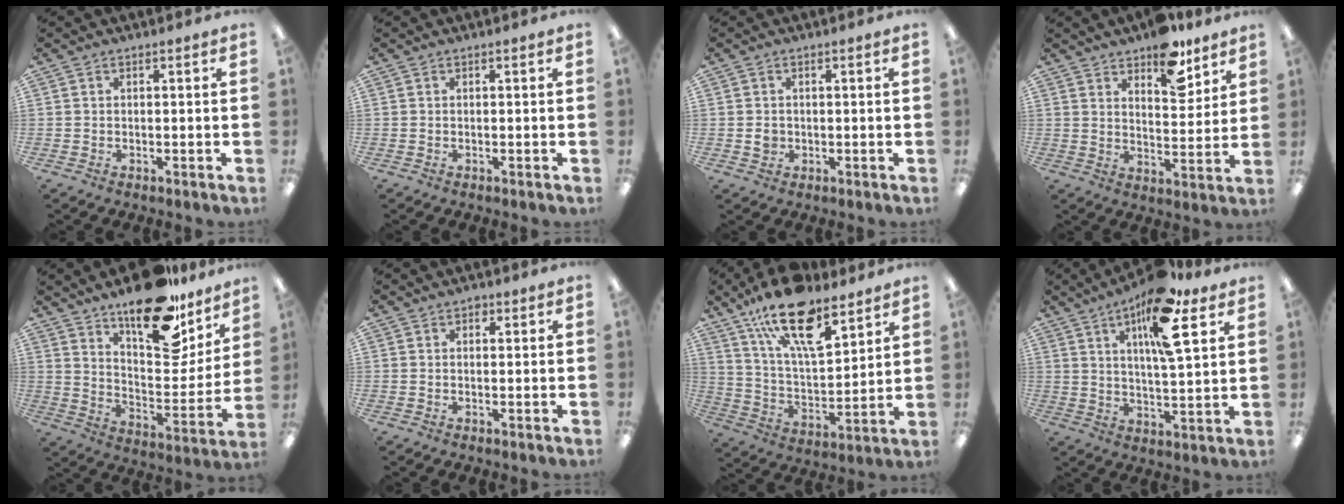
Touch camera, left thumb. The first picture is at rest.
{"total": 0.0}
{"total": 2.2, "force": [-0.1, 1.9, 1.0], "torque": [-0.011, 0.001, -0.005]}
{"total": 11.6, "force": [8.6, 5.2, 5.8], "torque": [-0.060, -0.053, 0.148]}
{"total": 21.9, "force": [16.4, 8.6, 11.7], "torque": [-0.159, -0.114, 0.276]}
{"total": 1.3, "force": [0.6, 0.9, 0.6], "torque": [0.001, -0.004, 0.008]}
{"total": 20.7, "force": [13.3, 8.2, 13.5], "torque": [-0.226, -0.070, 0.230]}
{"total": 15.2, "force": [8.5, 4.3, 11.9], "torque": [-0.189, -0.032, 0.135]}